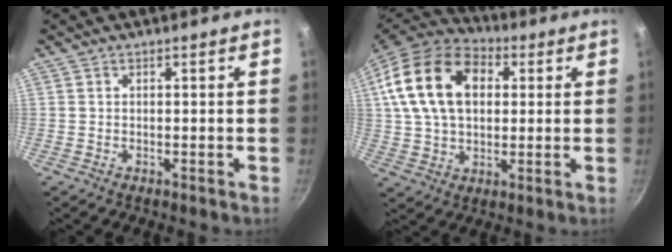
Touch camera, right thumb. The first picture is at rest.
{"total": 19.9, "force": [5.0, 13.4, 13.8], "torque": [-0.234, 0.016, 0.080]}